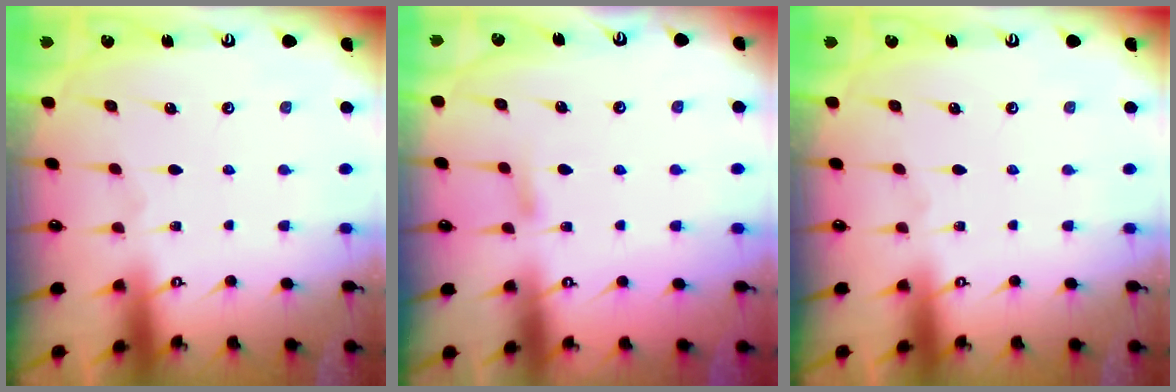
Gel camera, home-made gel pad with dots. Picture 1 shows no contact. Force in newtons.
{"total": 4.5, "press": 4.5, "slide": 0.5}
{"total": 0.0}